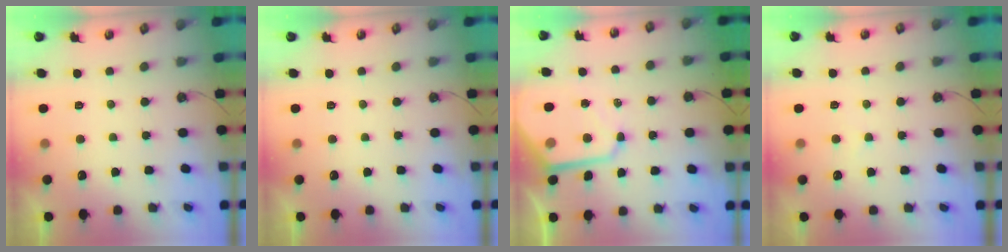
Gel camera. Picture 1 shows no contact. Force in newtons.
{"total": 0.0}
{"total": 11.7, "press": 11.7, "slide": 1.0}
{"total": 3.5, "press": 3.4, "slide": 0.5}